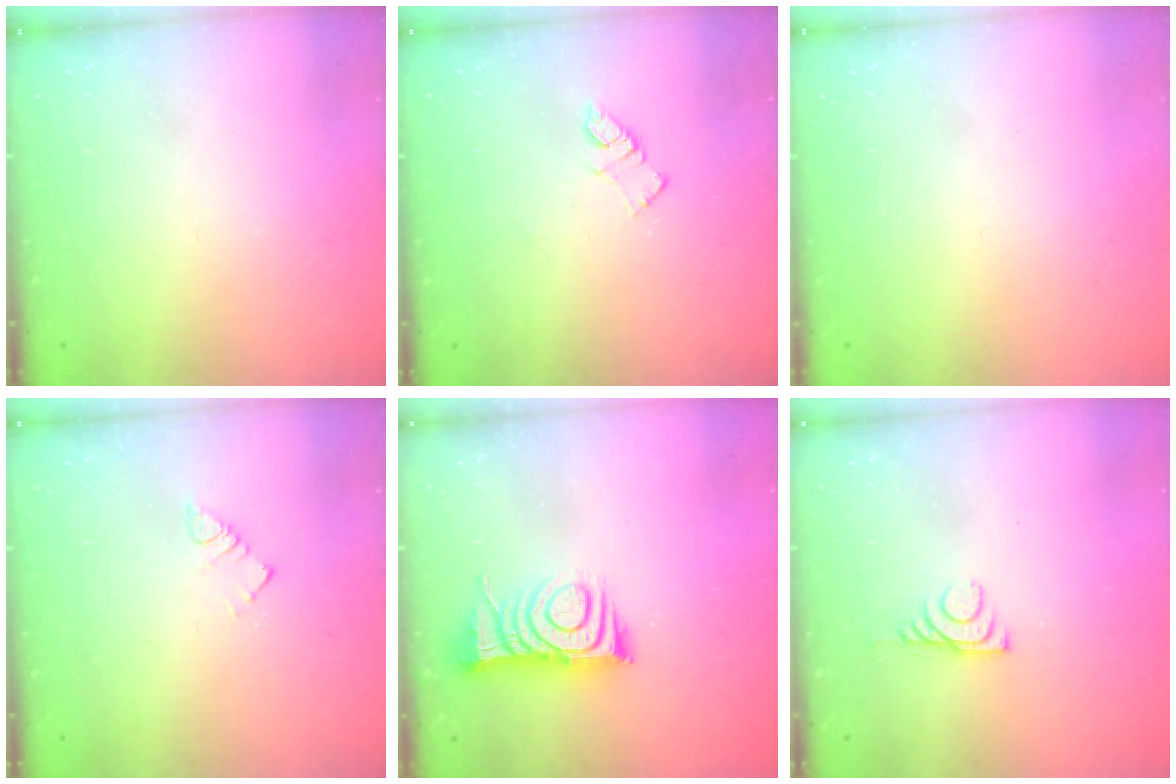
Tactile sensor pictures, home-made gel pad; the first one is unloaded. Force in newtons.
{"total": 5.6, "press": 5.6, "slide": 0.8}
{"total": 1.8, "press": 1.8, "slide": 0.2}
{"total": 3.6, "press": 3.6, "slide": 0.2}
{"total": 10.0, "press": 10.0, "slide": 0.3}
{"total": 6.3, "press": 6.3, "slide": 0.9}